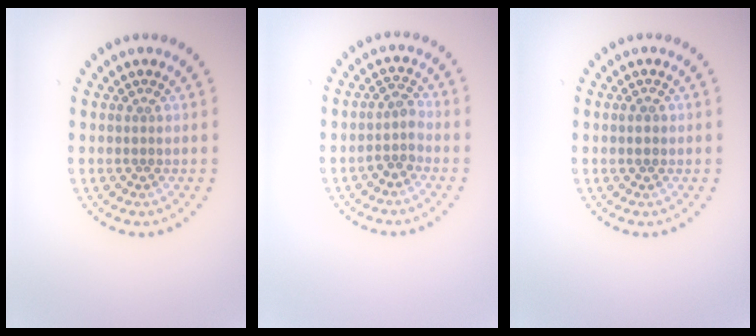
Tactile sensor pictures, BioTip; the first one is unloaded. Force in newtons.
{"total": 2.0, "press": 1.6, "slide": 1.2}
{"total": 1.2, "press": 1.2, "slide": 0.2}